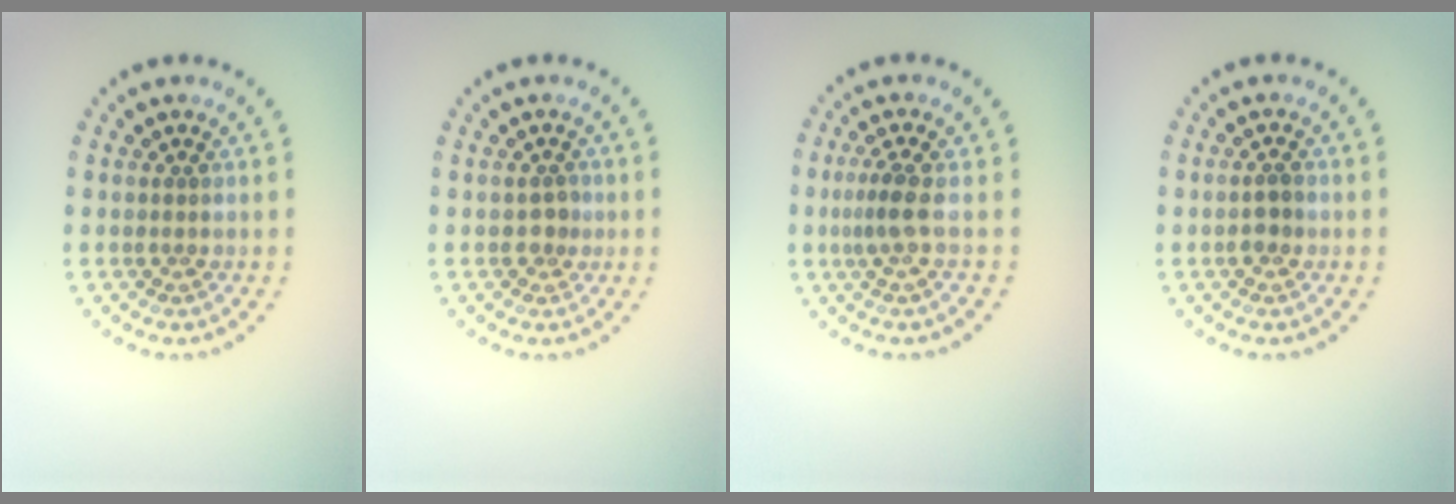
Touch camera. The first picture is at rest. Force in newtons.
{"total": 1.1, "press": 1.0, "slide": 0.5}
{"total": 2.1, "press": 1.4, "slide": 1.6}
{"total": 1.3, "press": 1.3, "slide": 0.4}